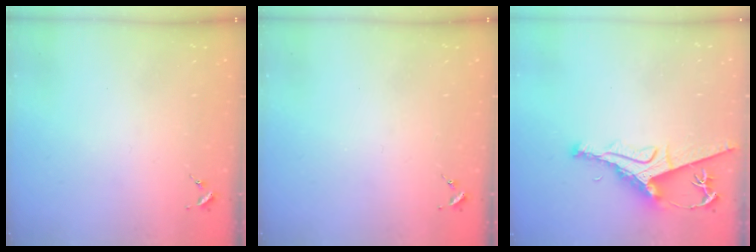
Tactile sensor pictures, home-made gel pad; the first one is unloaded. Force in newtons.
{"total": 0.0}
{"total": 9.4, "press": 9.4, "slide": 1.2}